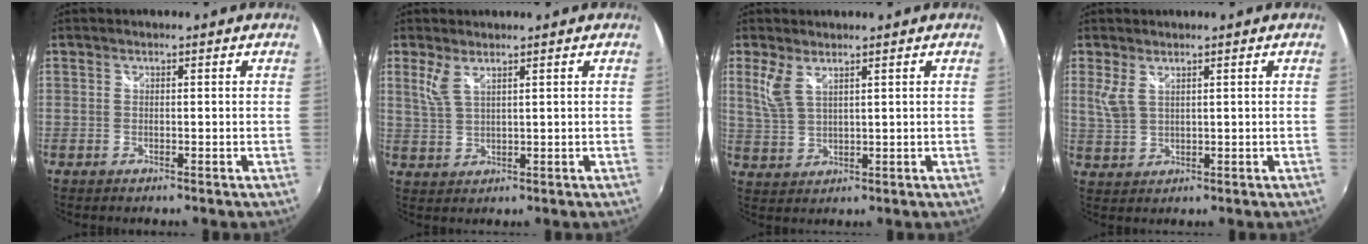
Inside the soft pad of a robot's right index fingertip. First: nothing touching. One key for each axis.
{"total": 3.4, "fx": 2.2, "fy": 0.9, "fz": 2.5, "tx": -0.054, "ty": -0.003, "tz": 0.046}
{"total": 4.5, "fx": 2.7, "fy": 1.6, "fz": 3.3, "tx": -0.075, "ty": -0.003, "tz": 0.058}
{"total": 3.4, "fx": 1.8, "fy": 1.5, "fz": 2.5, "tx": -0.054, "ty": -0.003, "tz": 0.038}